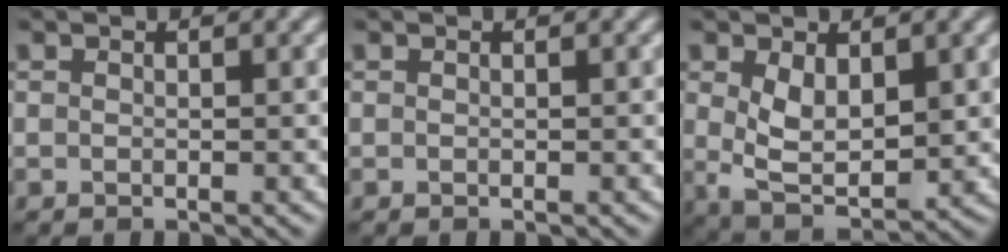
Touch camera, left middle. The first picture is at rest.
{"total": 0.0}
{"total": 5.1, "force": [0.9, 2.8, 4.2], "torque": [-0.085, -0.007, 0.027]}